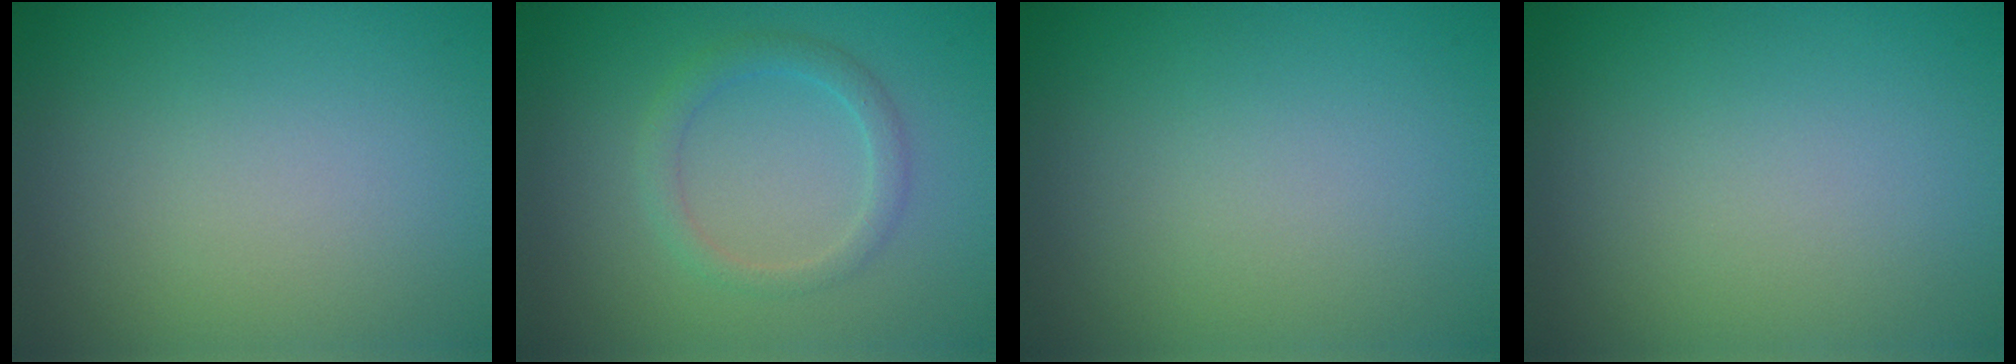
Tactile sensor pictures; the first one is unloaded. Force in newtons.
{"total": 2.0, "press": 1.9, "slide": 0.1}
{"total": 0.0}
{"total": 0.0}